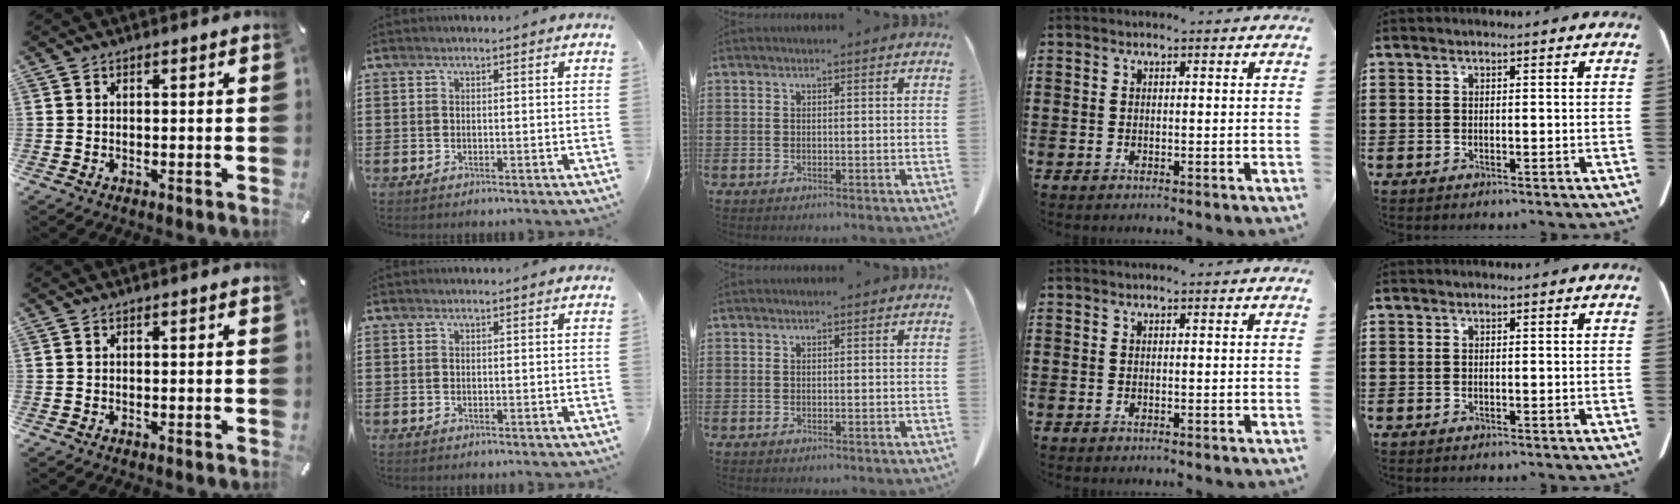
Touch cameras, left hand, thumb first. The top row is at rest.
{}